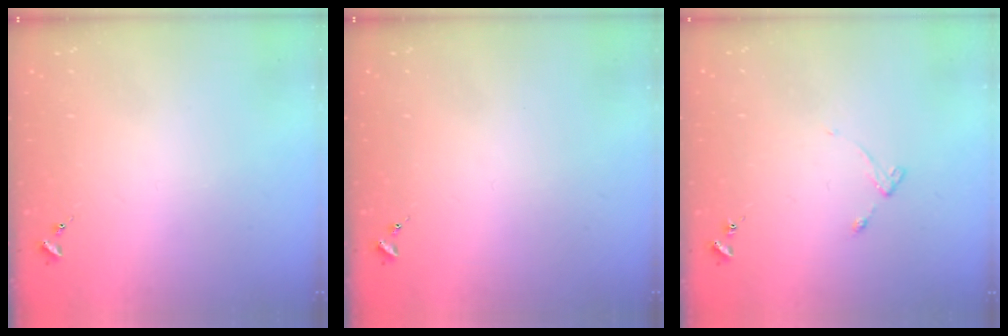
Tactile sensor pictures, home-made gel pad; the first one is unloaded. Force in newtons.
{"total": 0.0}
{"total": 4.7, "press": 4.6, "slide": 0.6}